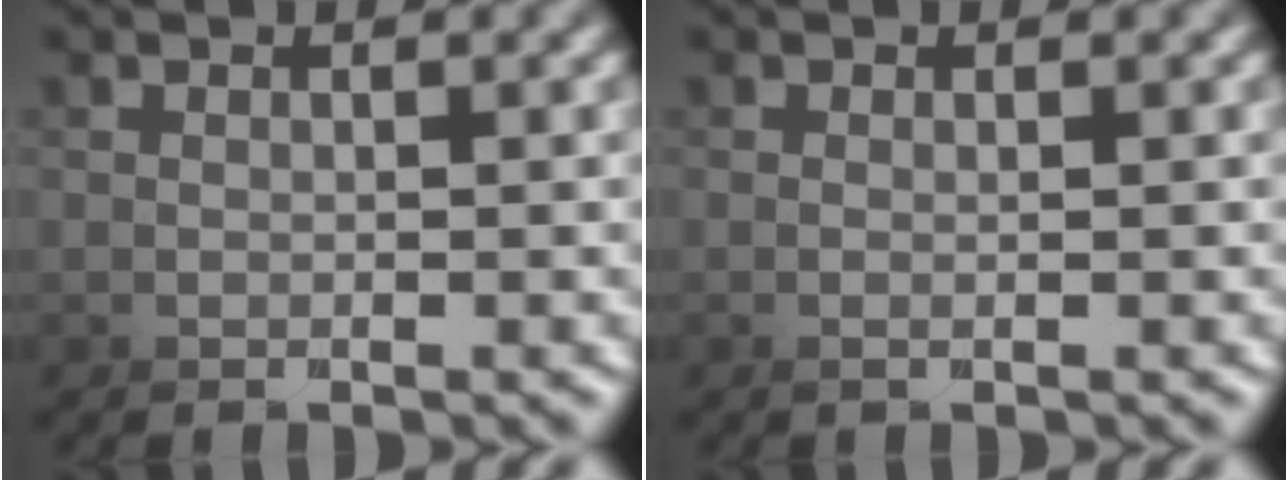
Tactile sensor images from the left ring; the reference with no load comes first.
{"total": 1.2, "force": [-0.2, -1.1, 0.4], "torque": [-0.002, 0.006, -0.007]}